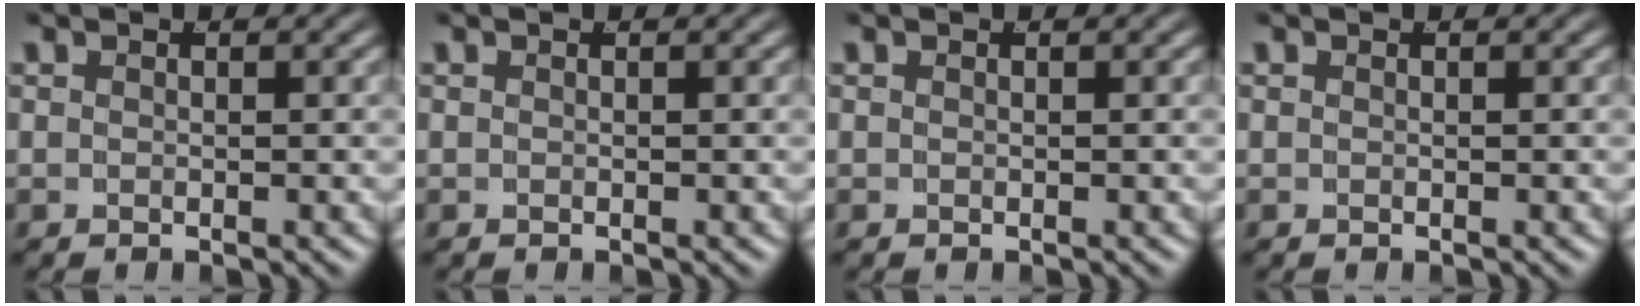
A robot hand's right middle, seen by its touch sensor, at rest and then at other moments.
{"total": 0.0}
{"total": 0.0}
{"total": 0.0}